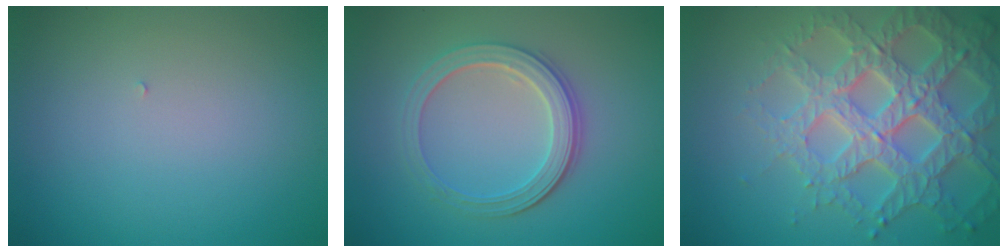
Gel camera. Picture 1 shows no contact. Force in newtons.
{"total": 3.9, "press": 3.4, "slide": 1.9}
{"total": 7.0, "press": 6.7, "slide": 1.8}